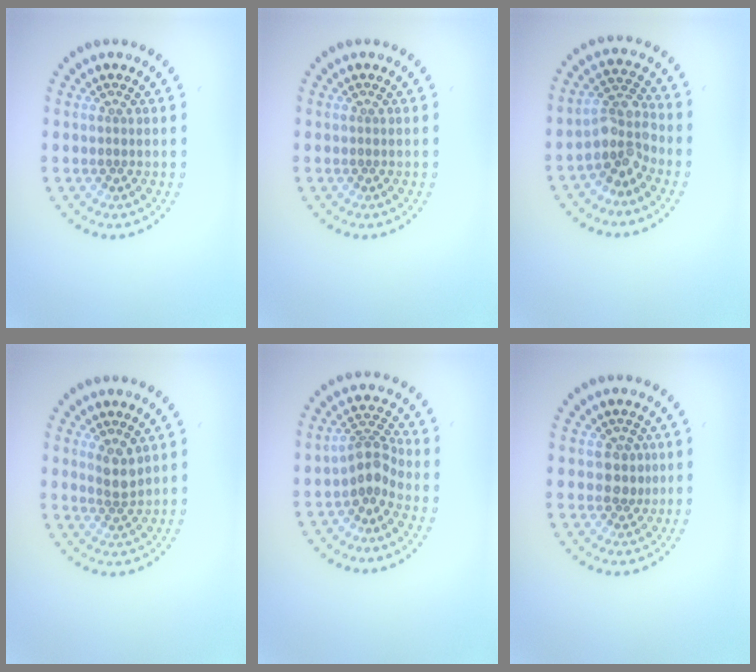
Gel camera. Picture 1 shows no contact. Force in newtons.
{"total": 0.0}
{"total": 3.7, "press": 3.0, "slide": 2.1}
{"total": 2.2, "press": 1.7, "slide": 1.3}
{"total": 2.8, "press": 2.2, "slide": 1.8}
{"total": 2.0, "press": 1.8, "slide": 0.9}